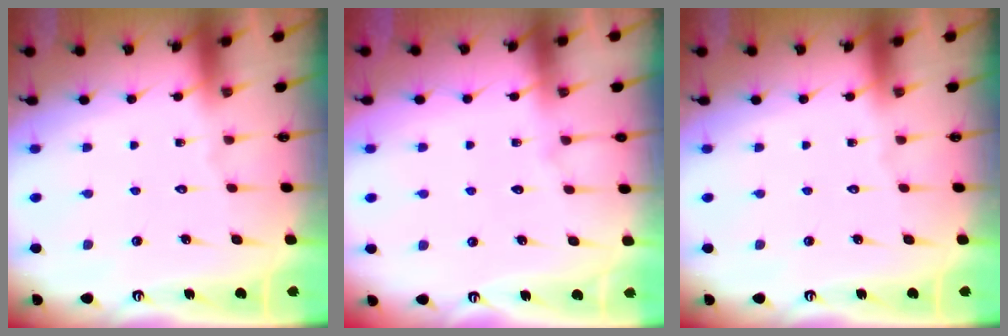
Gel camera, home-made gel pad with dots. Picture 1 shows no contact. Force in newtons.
{"total": 5.7, "press": 5.7, "slide": 0.7}
{"total": 0.0}